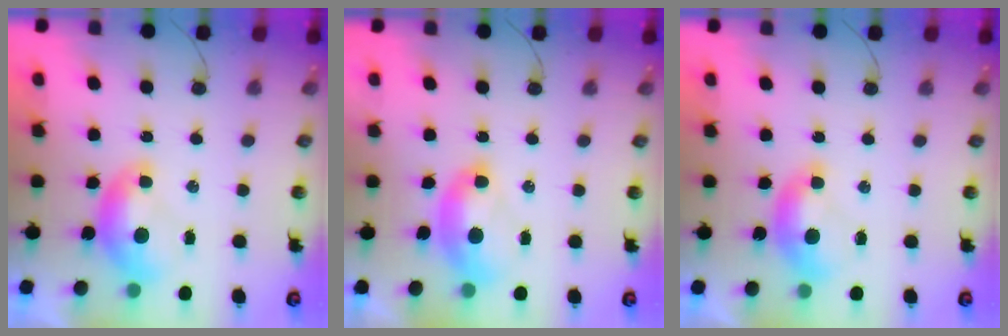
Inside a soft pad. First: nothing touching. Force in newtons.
{"total": 2.6, "press": 2.6, "slide": 0.6}
{"total": 0.6, "press": 0.1, "slide": 0.6}